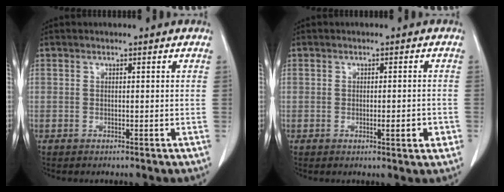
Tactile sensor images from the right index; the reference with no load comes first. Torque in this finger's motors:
{"motor_torque": [0.40, -0.33, 0.22, 0.05]}